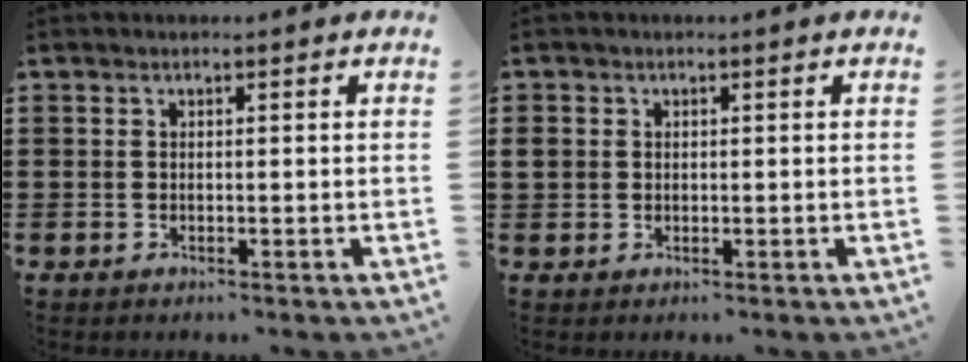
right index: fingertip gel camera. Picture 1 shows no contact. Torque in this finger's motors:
{"motor_torque": [0.81, 0.44, 0.02, 0.03]}